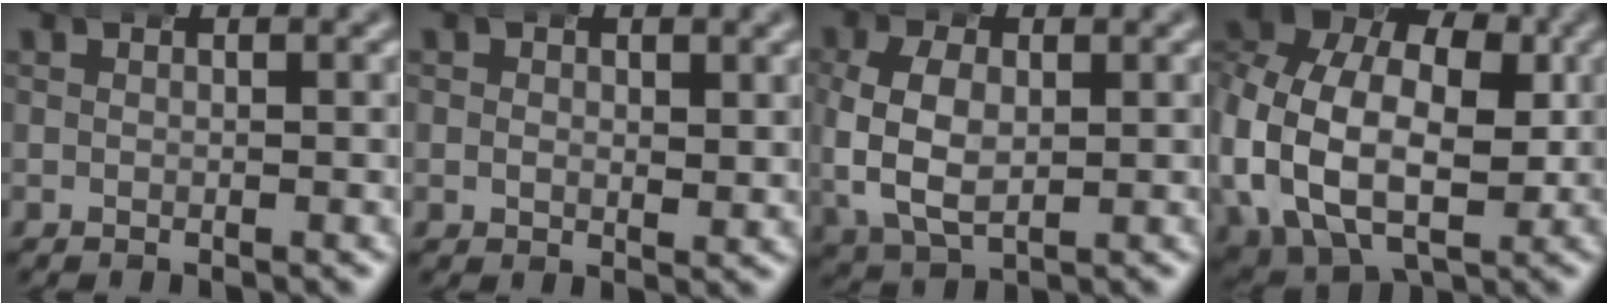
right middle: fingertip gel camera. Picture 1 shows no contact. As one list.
[{"total": 1.6, "force": [0.6, 1.1, 0.9], "torque": [-0.017, -0.008, 0.015]}, {"total": 6.1, "force": [-0.2, 4.4, 4.2], "torque": [-0.110, -0.016, 0.009]}, {"total": 15.7, "force": [0.9, 12.2, 9.9], "torque": [-0.209, -0.025, 0.010]}]